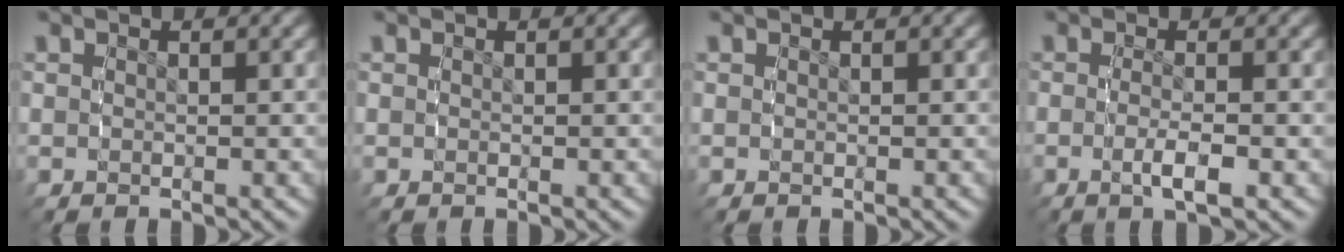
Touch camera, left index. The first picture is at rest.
{"total": 0.0}
{"total": 0.0}
{"total": 2.7, "force": [-1.2, 0.2, 2.4], "torque": [-0.054, -0.014, -0.015]}